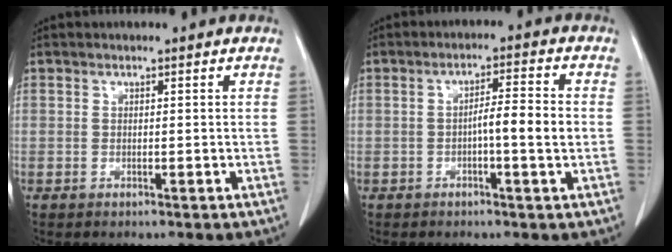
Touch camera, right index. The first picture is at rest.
{"total": 5.2, "force": [-0.8, 0.1, 5.1], "torque": [-0.079, 0.009, -0.013]}